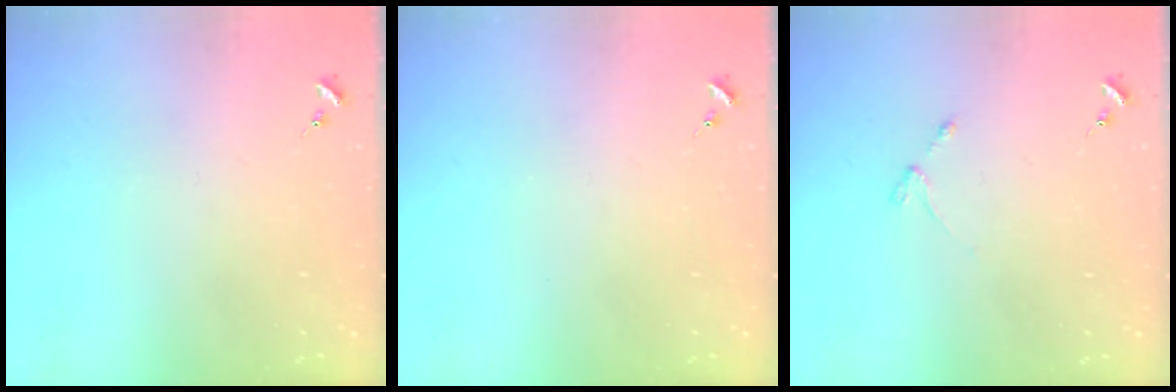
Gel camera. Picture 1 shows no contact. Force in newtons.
{"total": 0.0}
{"total": 3.0, "press": 2.9, "slide": 0.5}